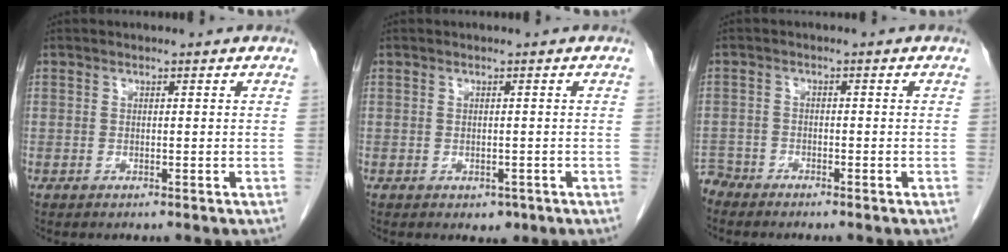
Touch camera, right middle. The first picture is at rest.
{"total": 1.5, "force": [-0.7, 1.1, 0.8], "torque": [-0.009, 0.001, -0.001]}
{"total": 3.0, "force": [-2.9, 0.7, -0.4], "torque": [0.008, -0.006, -0.057]}